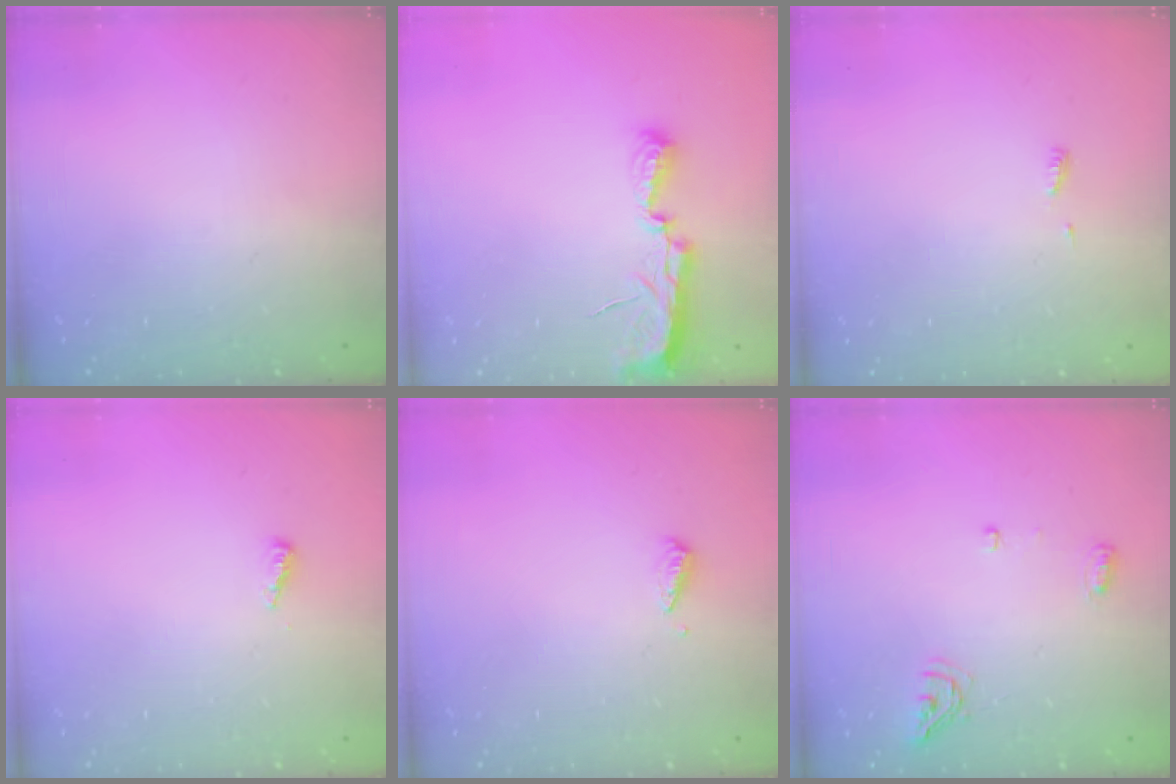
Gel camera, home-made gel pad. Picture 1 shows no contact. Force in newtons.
{"total": 7.4, "press": 7.3, "slide": 0.6}
{"total": 3.9, "press": 3.9, "slide": 0.6}
{"total": 3.1, "press": 3.1, "slide": 0.3}
{"total": 3.1, "press": 3.1, "slide": 0.3}
{"total": 5.8, "press": 5.7, "slide": 0.9}